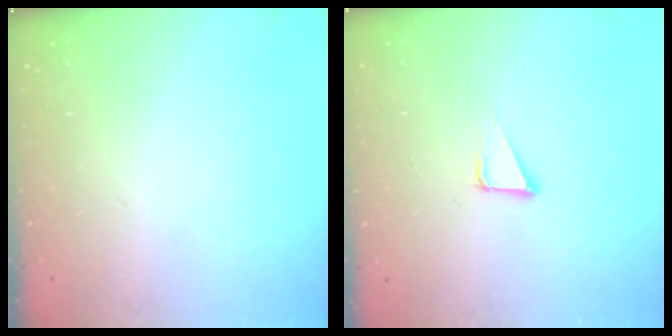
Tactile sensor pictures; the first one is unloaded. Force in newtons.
{"total": 3.7, "press": 3.1, "slide": 2.1}